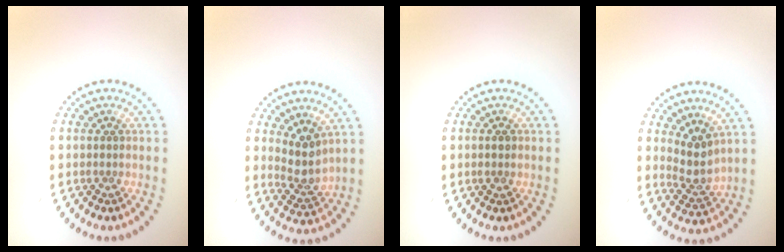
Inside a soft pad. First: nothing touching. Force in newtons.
{"total": 2.9, "press": 2.3, "slide": 1.8}
{"total": 0.9, "press": 0.9, "slide": 0.1}
{"total": 2.7, "press": 2.1, "slide": 1.7}